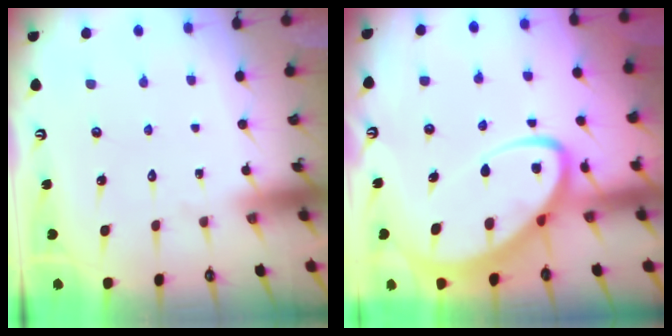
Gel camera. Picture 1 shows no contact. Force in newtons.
{"total": 10.5, "press": 10.4, "slide": 1.1}